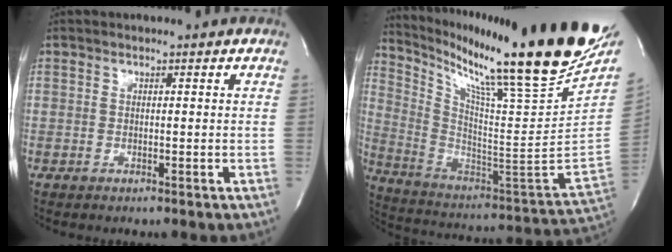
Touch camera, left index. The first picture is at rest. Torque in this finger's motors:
{"motor_torque": [1.41, -0.73, 0.20, 0.19]}